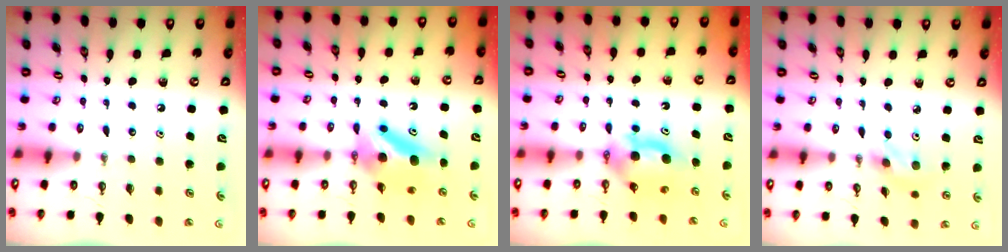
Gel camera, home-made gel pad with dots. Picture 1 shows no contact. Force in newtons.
{"total": 6.5, "press": 6.4, "slide": 1.3}
{"total": 6.3, "press": 5.1, "slide": 3.6}
{"total": 3.4, "press": 3.2, "slide": 1.0}